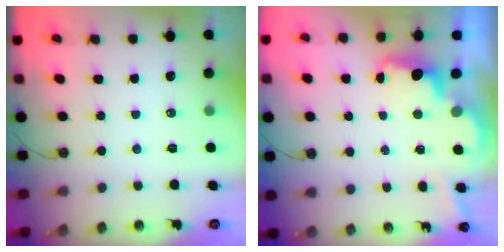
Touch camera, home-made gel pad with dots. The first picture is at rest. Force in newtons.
{"total": 3.6, "press": 3.5, "slide": 0.7}